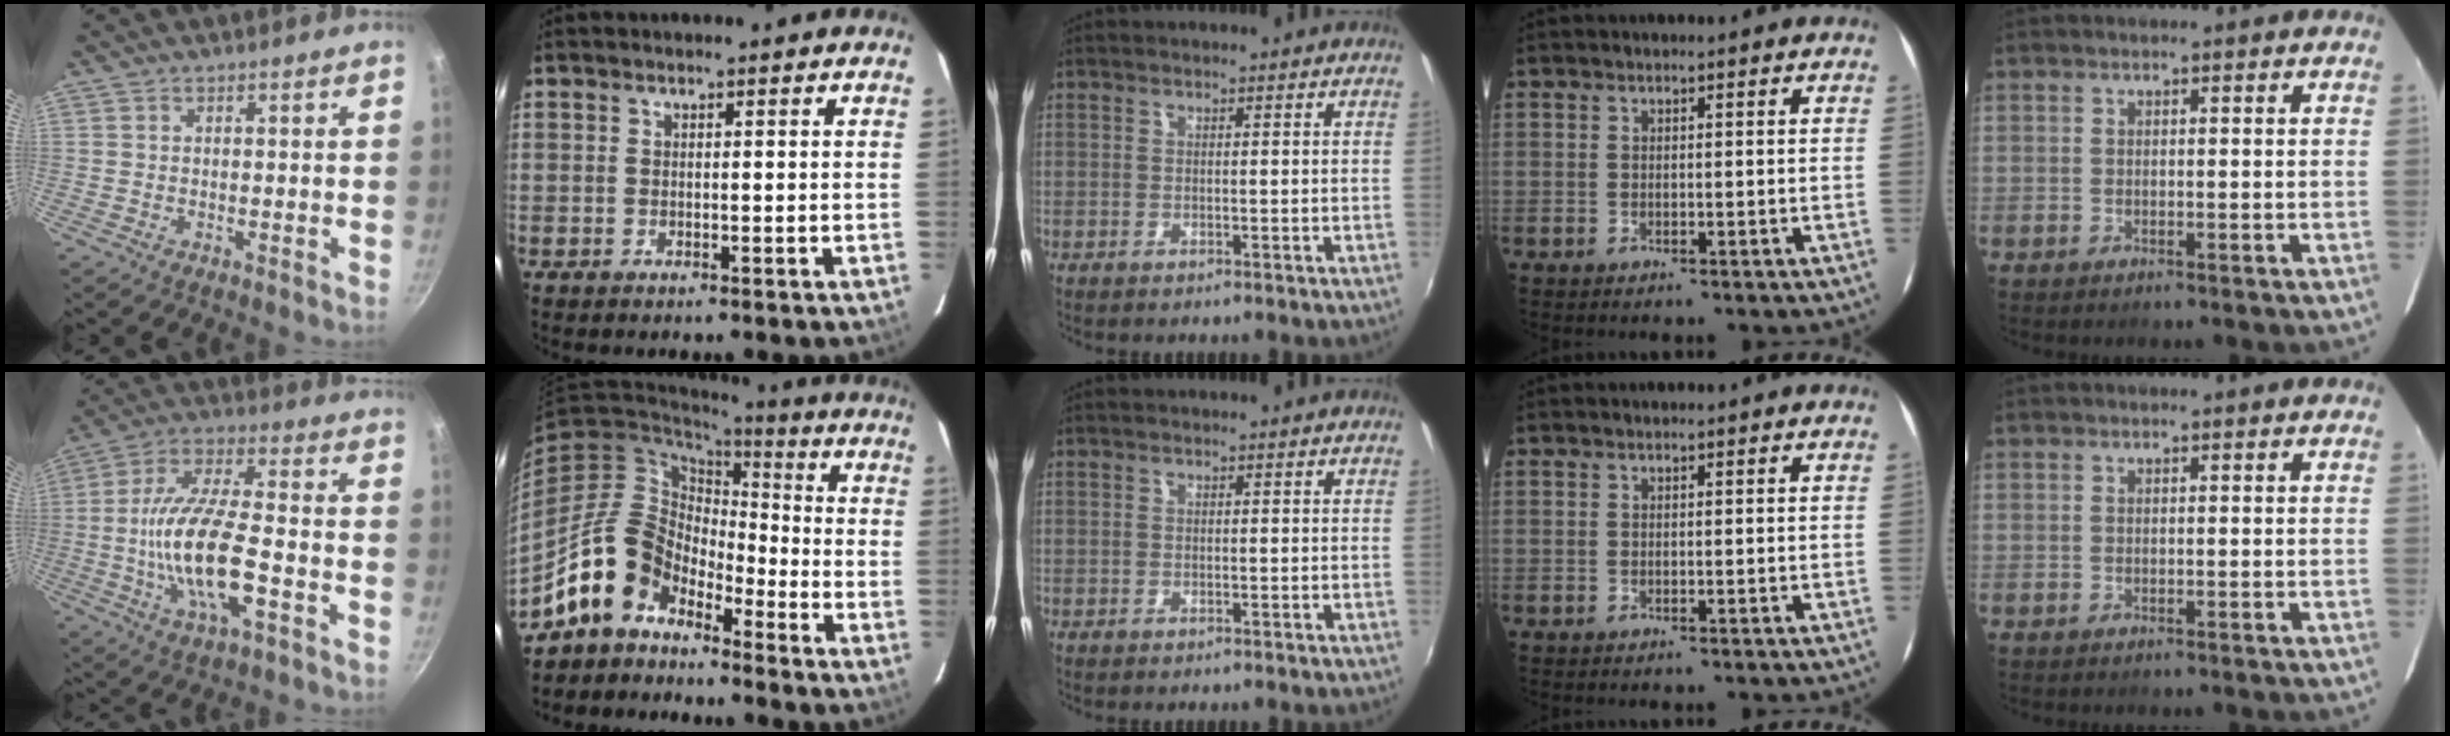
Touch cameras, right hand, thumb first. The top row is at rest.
{"thumb": {"total": 17.0, "force": [-4.5, 5.8, 15.4], "torque": [-0.292, 0.024, -0.092]}, "index": {"total": 12.2, "force": [-9.1, 7.0, 4.1], "torque": [-0.086, 0.028, -0.171]}}